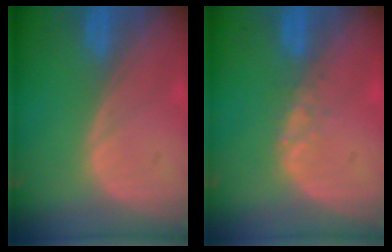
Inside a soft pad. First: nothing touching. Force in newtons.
{"total": 1.4, "press": 1.4, "slide": 0.2}